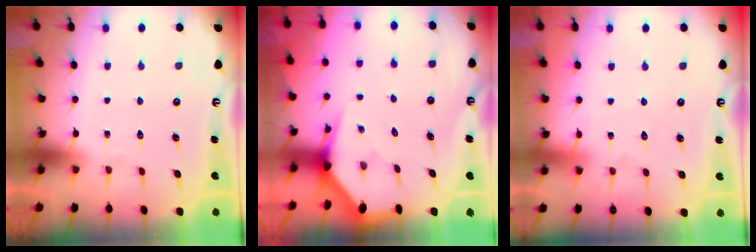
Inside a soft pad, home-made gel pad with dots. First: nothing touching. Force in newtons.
{"total": 3.0, "press": 3.0, "slide": 0.1}
{"total": 3.4, "press": 3.4, "slide": 0.5}